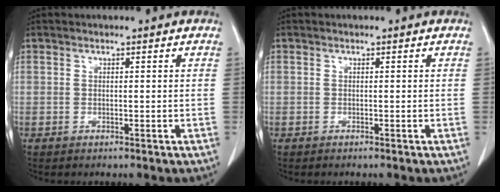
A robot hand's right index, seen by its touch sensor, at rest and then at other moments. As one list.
[{"total": 0.0}]